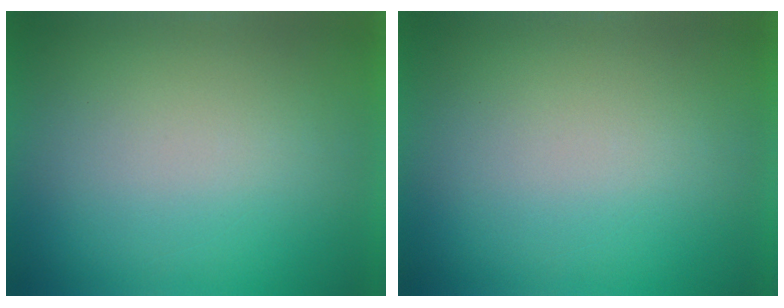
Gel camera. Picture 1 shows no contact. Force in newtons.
{"total": 1.0}